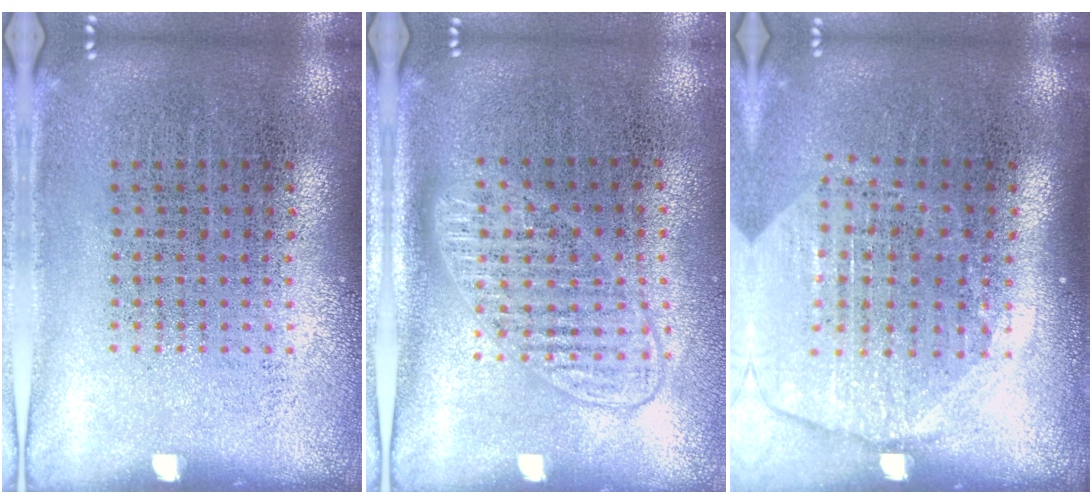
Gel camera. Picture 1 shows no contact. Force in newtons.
{"total": 1.5, "press": 1.3, "slide": 0.7}
{"total": 2.1, "press": 1.8, "slide": 0.9}